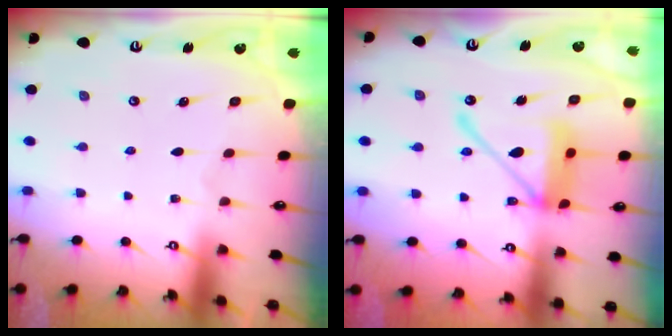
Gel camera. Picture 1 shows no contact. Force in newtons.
{"total": 15.1, "press": 15.0, "slide": 1.8}